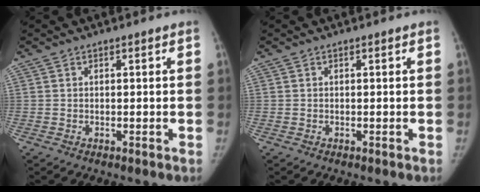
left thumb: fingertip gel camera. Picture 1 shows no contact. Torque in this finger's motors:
{"motor_torque": [0.04, 0.07, 0.31, -0.11, 0.01]}